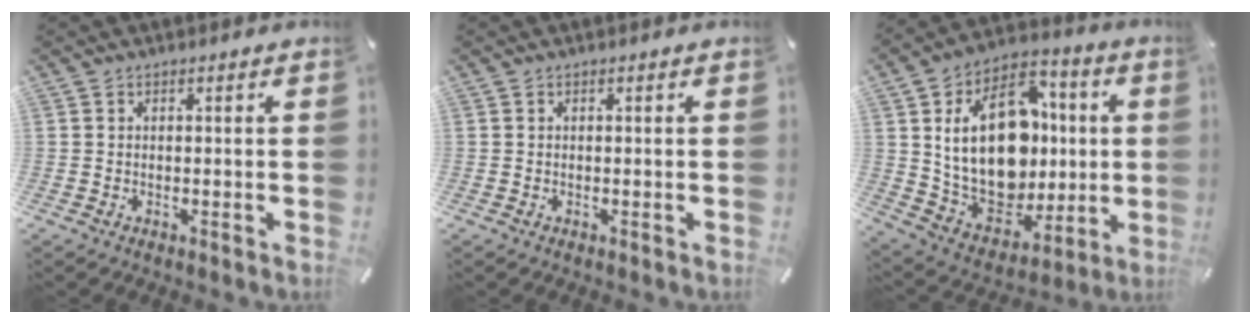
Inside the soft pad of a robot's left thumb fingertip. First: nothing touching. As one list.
[{"total": 0.0}, {"total": 23.9, "force": [2.8, 17.4, 16.2], "torque": [-0.302, -0.011, 0.060]}]